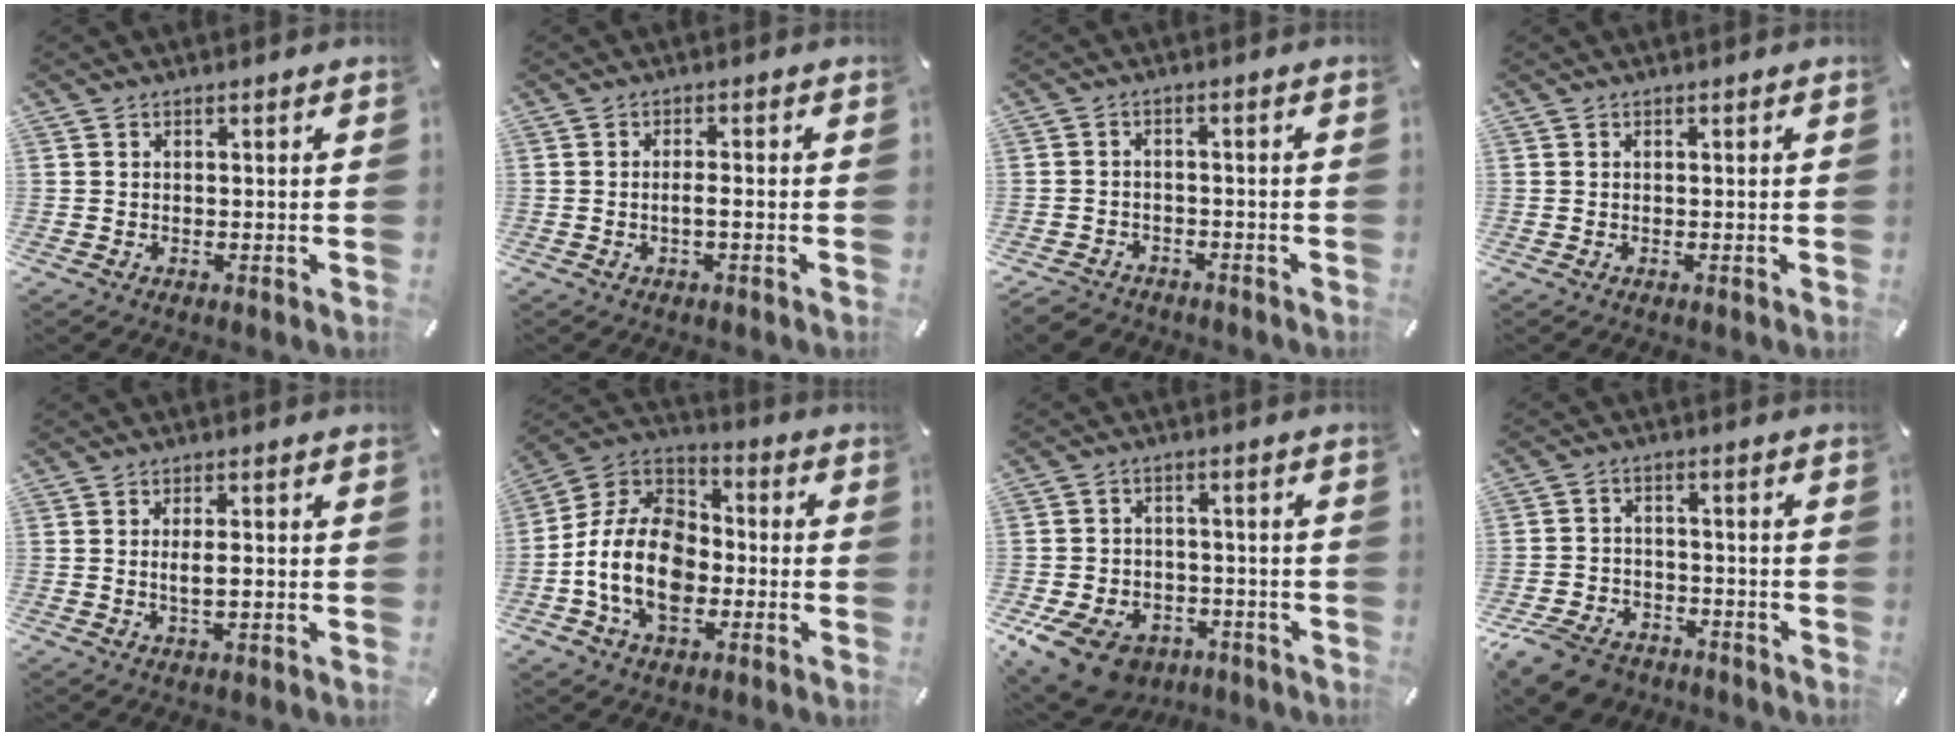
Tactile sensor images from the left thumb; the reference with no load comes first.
{"total": 2.4, "force": [-0.7, 0.4, 2.2], "torque": [-0.041, 0.003, -0.015]}
{"total": 3.3, "force": [-2.6, 1.9, 0.7], "torque": [-0.025, 0.011, -0.055]}
{"total": 0.0}
{"total": 3.8, "force": [-0.2, 1.3, 3.6], "torque": [-0.057, 0.000, -0.006]}
{"total": 15.9, "force": [-4.6, 11.5, 9.9], "torque": [-0.221, 0.022, -0.089]}
{"total": 11.2, "force": [-6.7, 7.4, 5.2], "torque": [-0.111, 0.045, -0.120]}
{"total": 9.2, "force": [-6.8, 5.2, 3.3], "torque": [-0.065, 0.037, -0.127]}